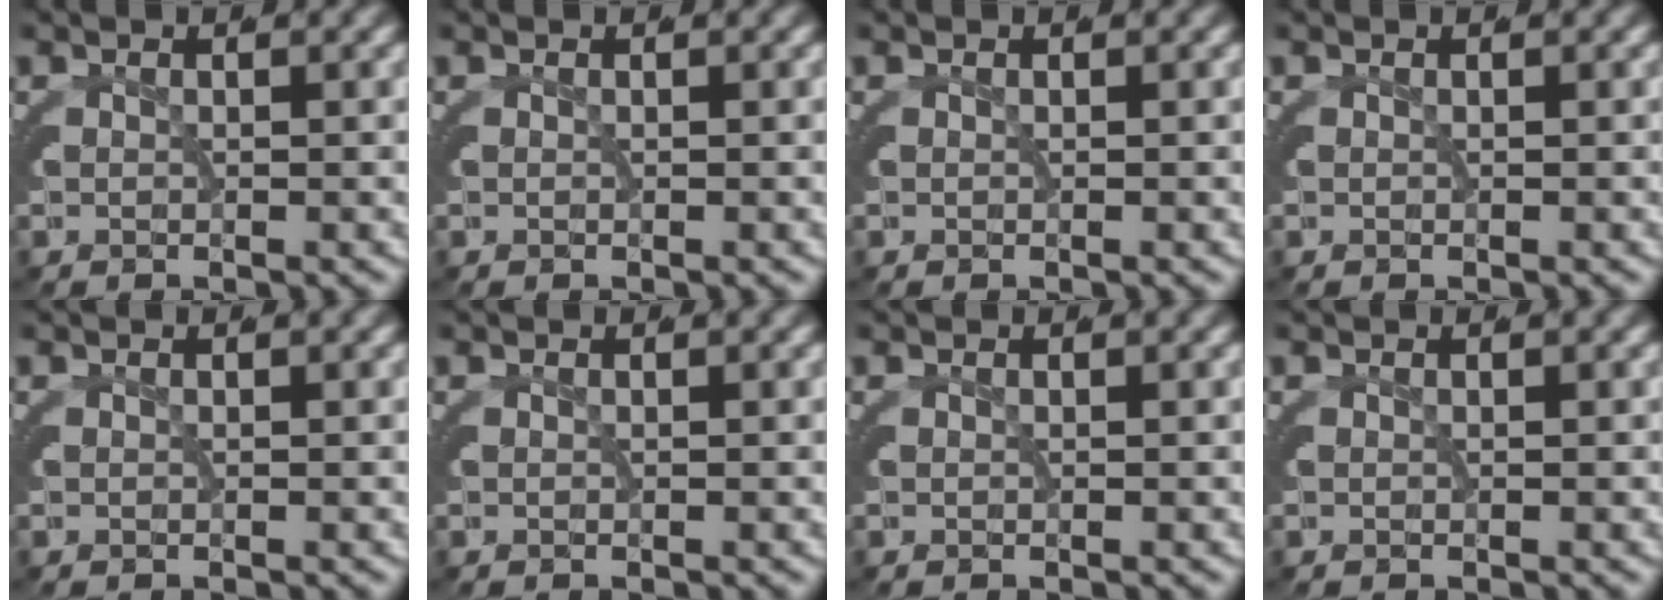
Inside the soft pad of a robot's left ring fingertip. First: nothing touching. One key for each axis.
{"total": 0.0}
{"total": 0.0}
{"total": 1.9, "fx": -0.1, "fy": -1.9, "fz": -0.4, "tx": 0.018, "ty": -0.011, "tz": 0.011}
{"total": 0.0}
{"total": 0.0}
{"total": 0.0}
{"total": 0.0}